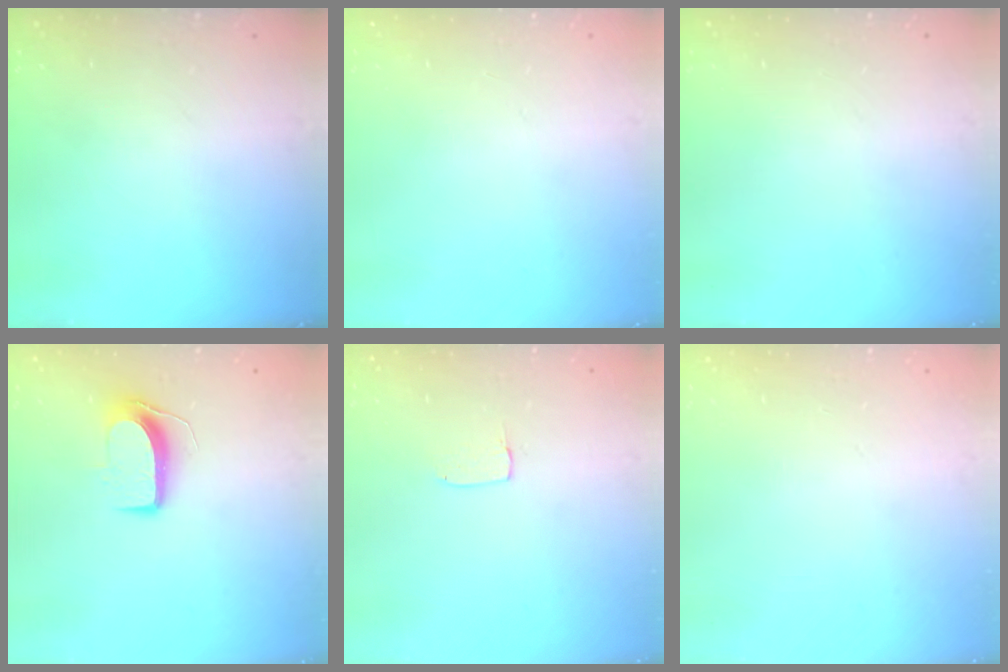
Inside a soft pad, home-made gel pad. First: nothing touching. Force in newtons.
{"total": 0.0}
{"total": 0.0}
{"total": 8.9, "press": 8.9, "slide": 0.5}
{"total": 3.2, "press": 3.2, "slide": 0.1}
{"total": 0.0}